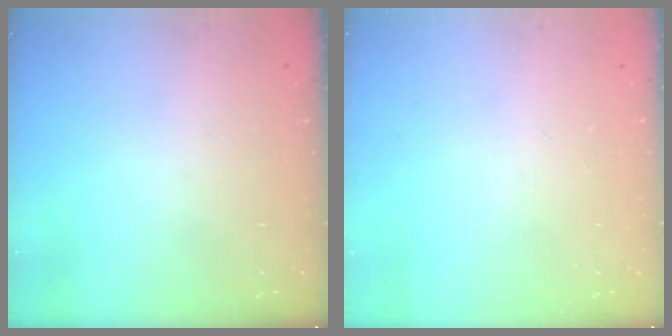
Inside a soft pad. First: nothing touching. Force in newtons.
{"total": 0.0}